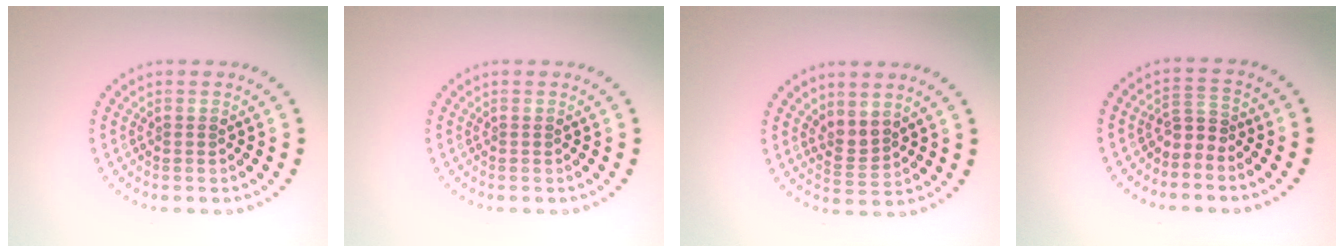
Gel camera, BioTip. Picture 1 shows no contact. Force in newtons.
{"total": 0.0}
{"total": 1.9, "press": 1.6, "slide": 1.1}
{"total": 1.9, "press": 1.1, "slide": 1.5}